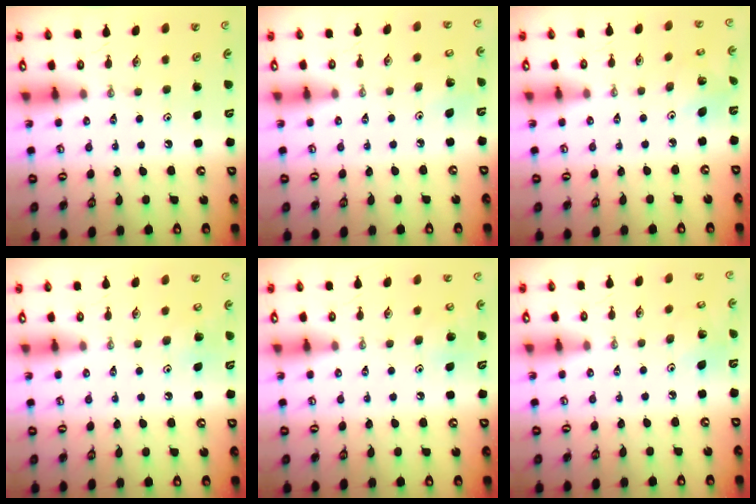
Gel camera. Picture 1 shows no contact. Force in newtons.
{"total": 4.8, "press": 4.7, "slide": 1.0}
{"total": 3.9, "press": 3.9, "slide": 0.2}
{"total": 6.8, "press": 6.8, "slide": 0.6}
{"total": 8.7, "press": 8.7, "slide": 0.9}
{"total": 4.7, "press": 4.2, "slide": 2.1}